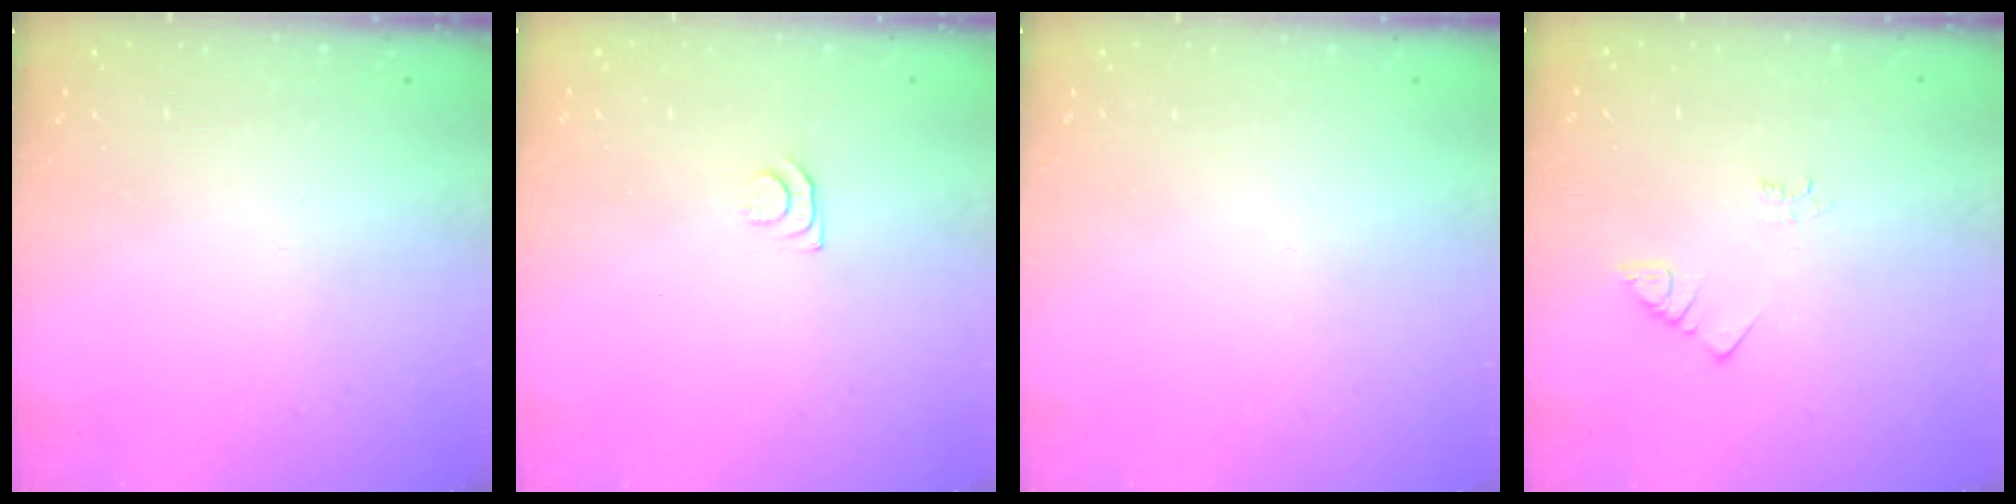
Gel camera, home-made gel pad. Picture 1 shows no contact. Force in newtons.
{"total": 5.4, "press": 5.4, "slide": 0.7}
{"total": 0.0}
{"total": 2.5, "press": 2.5, "slide": 0.5}